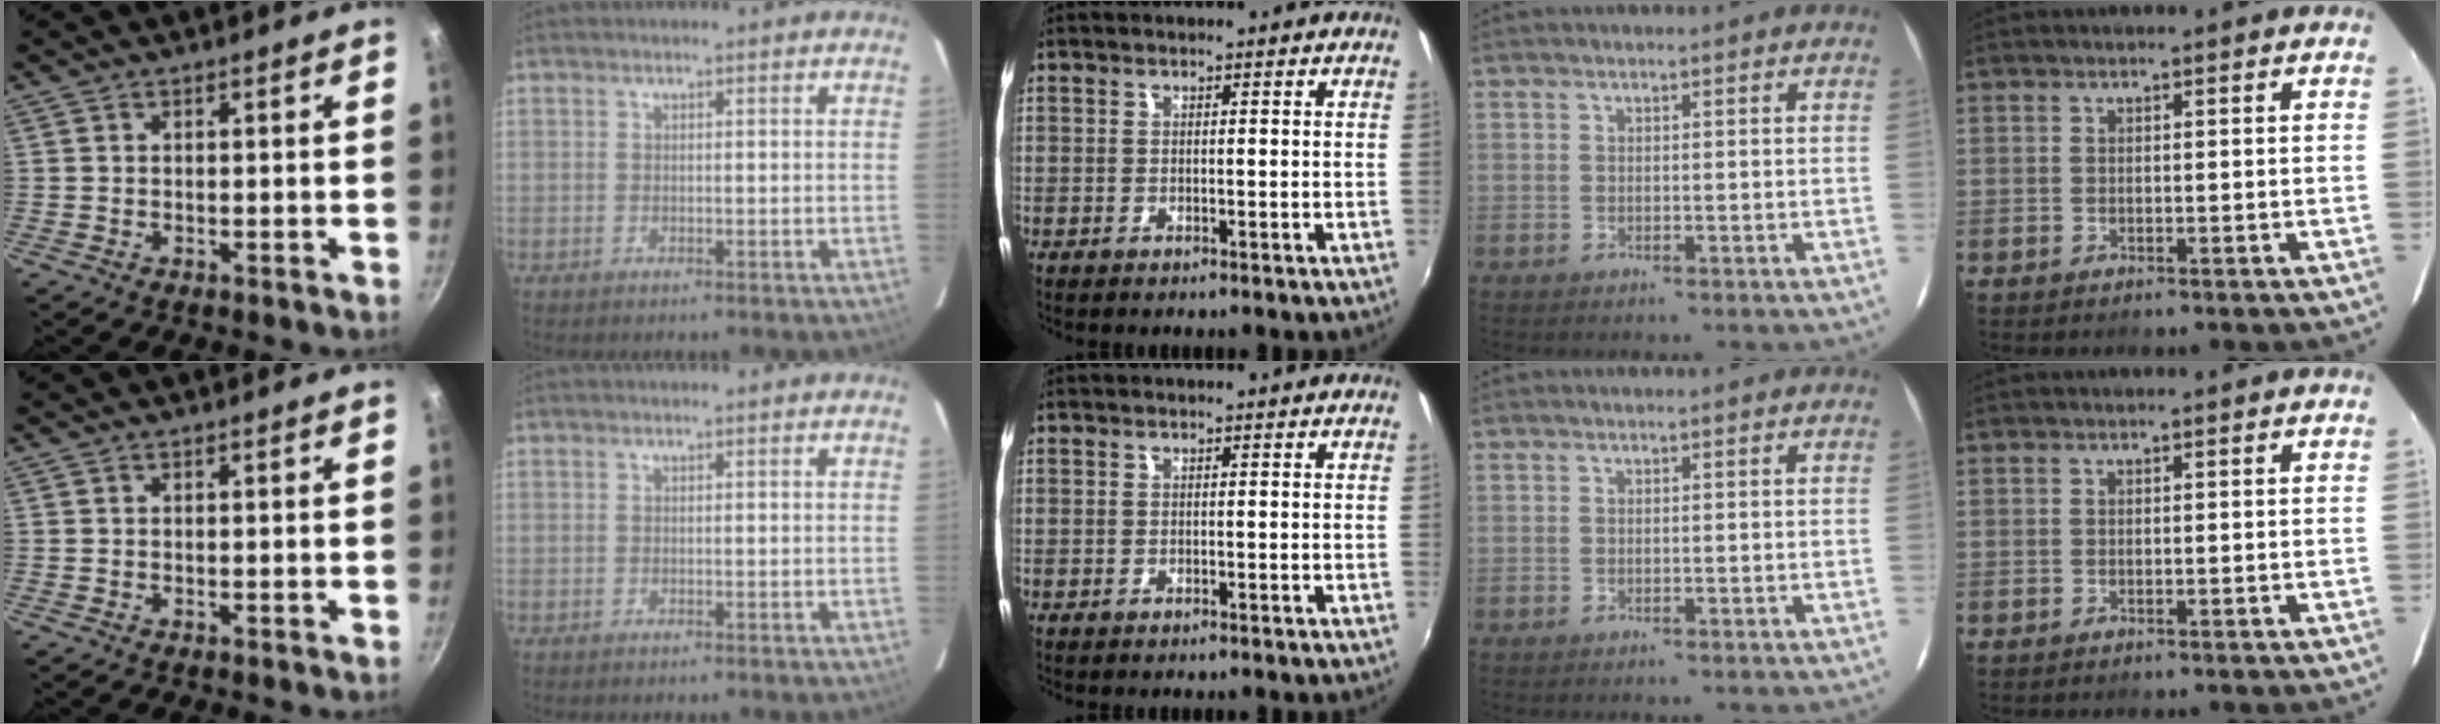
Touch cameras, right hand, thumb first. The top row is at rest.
{}